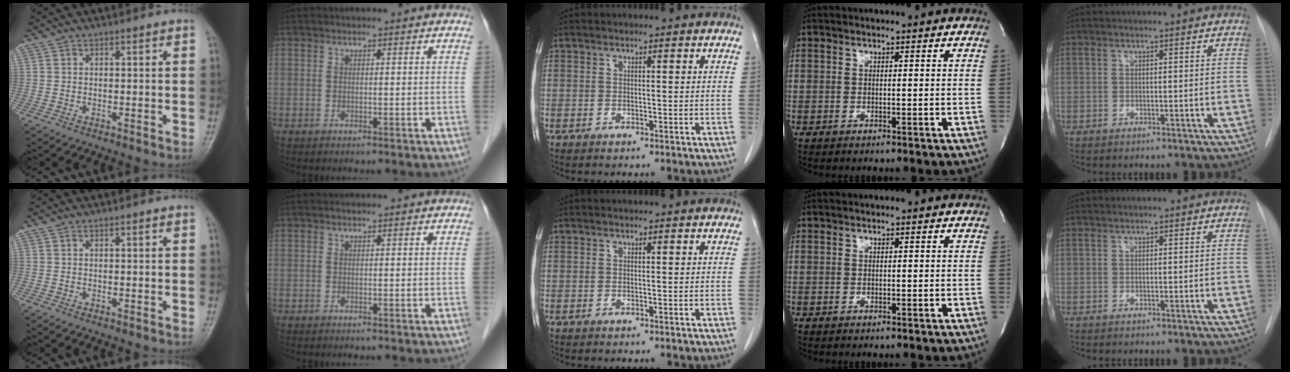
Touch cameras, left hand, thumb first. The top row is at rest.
{}